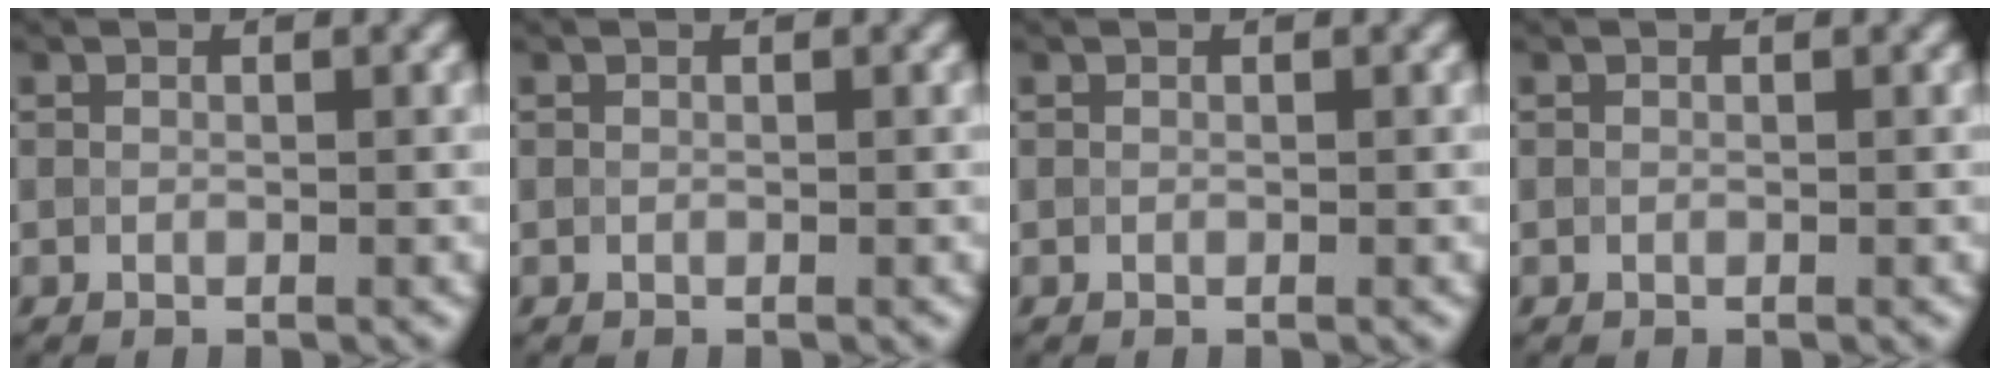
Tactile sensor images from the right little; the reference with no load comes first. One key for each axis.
{"total": 0.0}
{"total": 0.0}
{"total": 0.0}